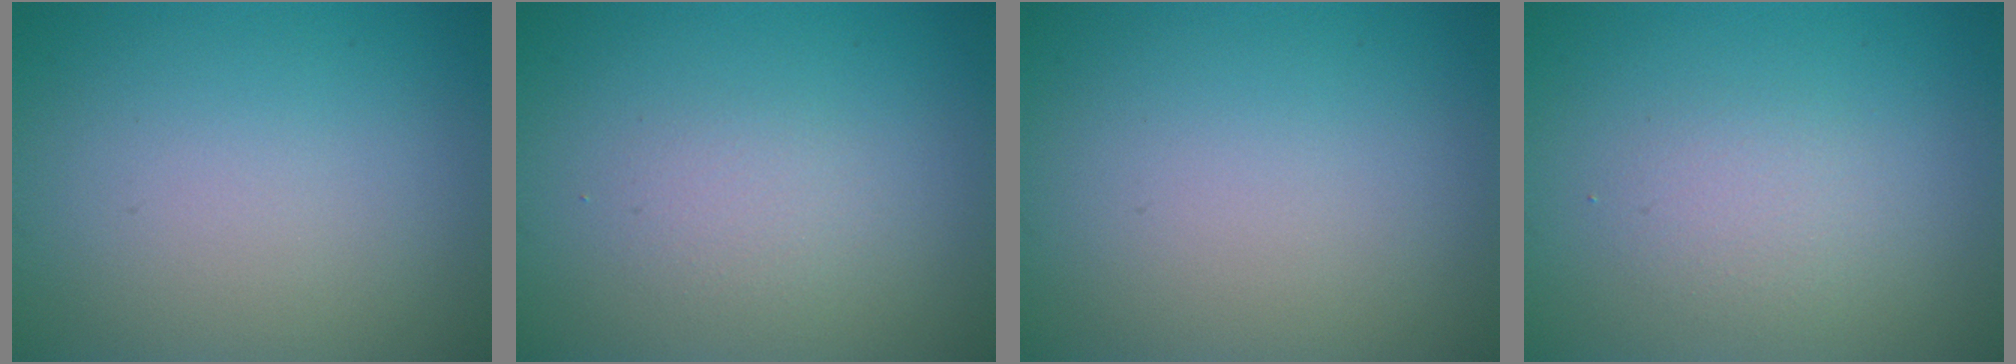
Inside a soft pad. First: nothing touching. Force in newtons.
{"total": 1.5, "press": 1.4, "slide": 0.1}
{"total": 0.0}
{"total": 1.7, "press": 1.7, "slide": 0.1}